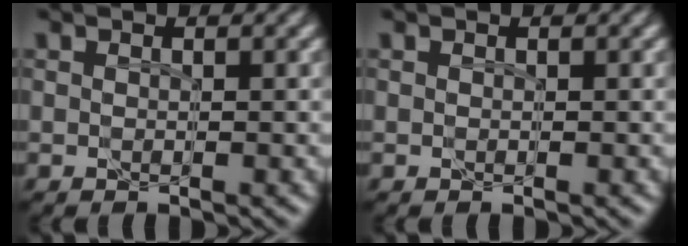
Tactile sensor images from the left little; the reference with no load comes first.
{"total": 0.0}